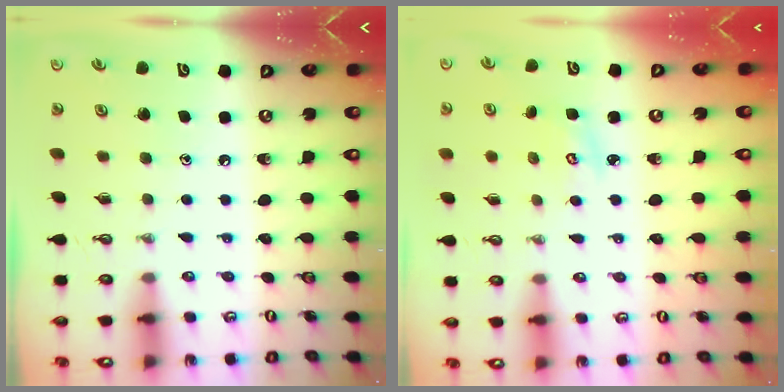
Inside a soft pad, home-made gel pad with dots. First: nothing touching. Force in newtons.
{"total": 2.9, "press": 2.8, "slide": 0.3}